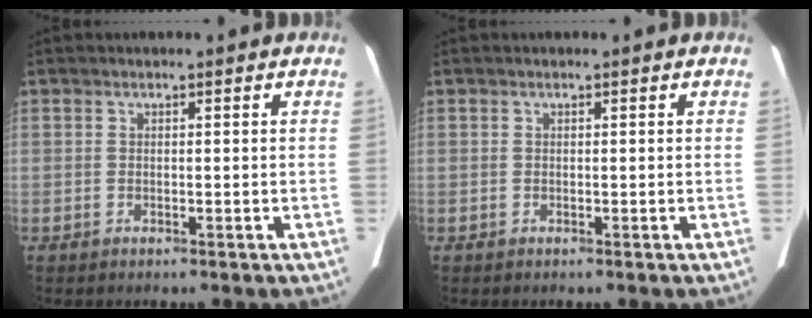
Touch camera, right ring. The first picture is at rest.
{"total": 0.0}